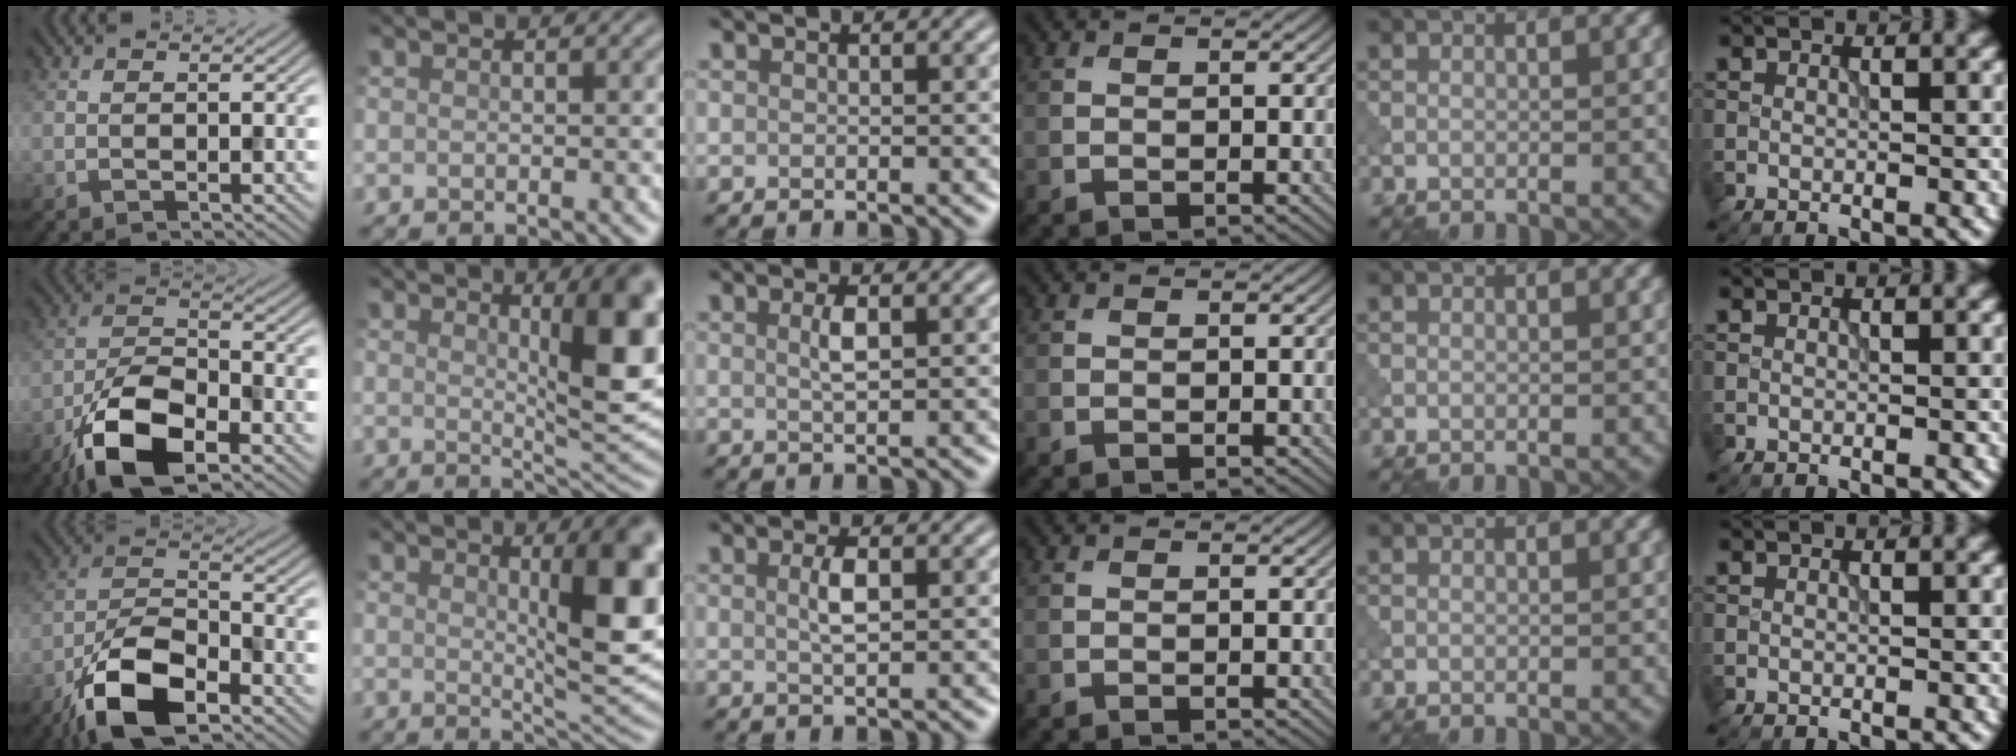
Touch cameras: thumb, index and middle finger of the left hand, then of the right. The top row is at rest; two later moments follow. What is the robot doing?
{"motion": "shake", "object": "bell"}